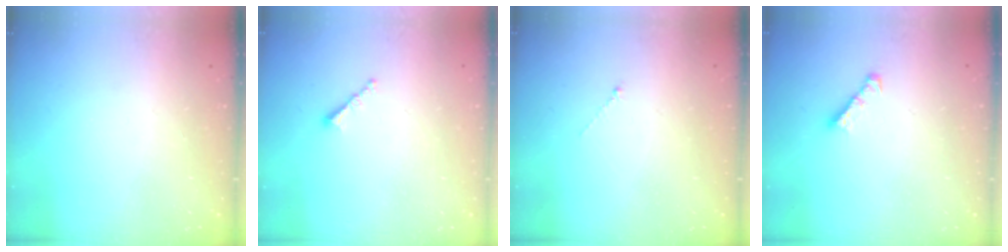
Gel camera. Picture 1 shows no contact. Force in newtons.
{"total": 1.8, "press": 1.7, "slide": 0.5}
{"total": 0.0}
{"total": 3.0, "press": 3.0, "slide": 0.4}